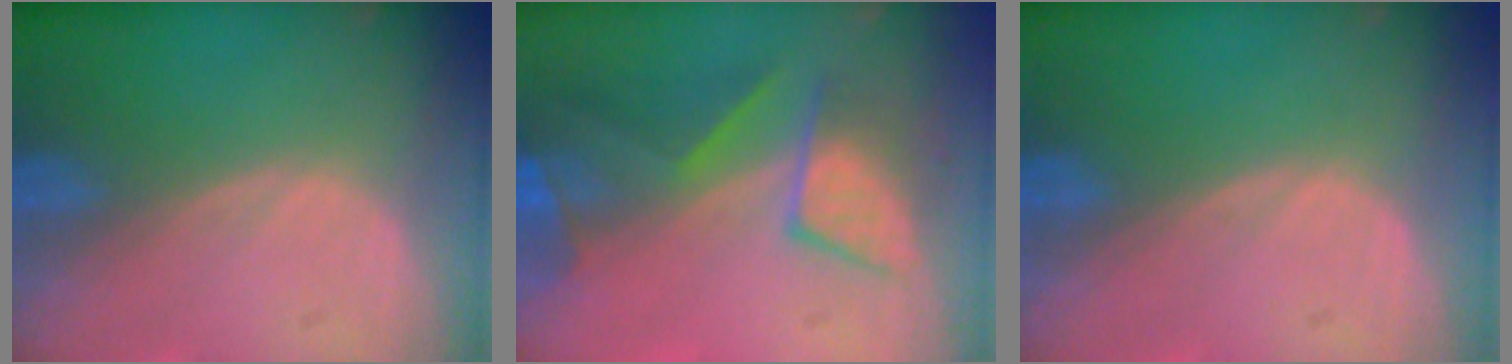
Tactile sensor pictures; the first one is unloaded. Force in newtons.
{"total": 7.5, "press": 7.4, "slide": 1.2}
{"total": 0.0}